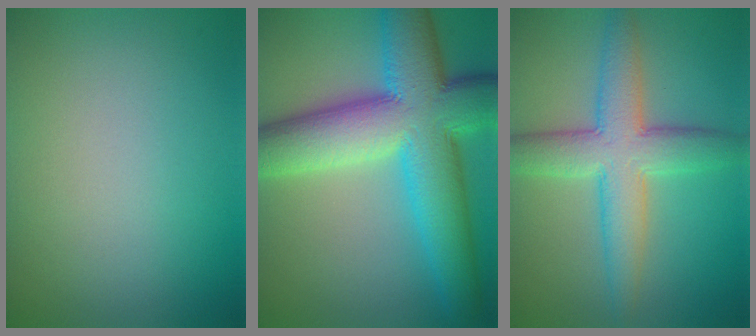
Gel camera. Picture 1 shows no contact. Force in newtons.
{"total": 13.3, "press": 13.3, "slide": 0.1}
{"total": 6.6, "press": 6.6, "slide": 0.1}